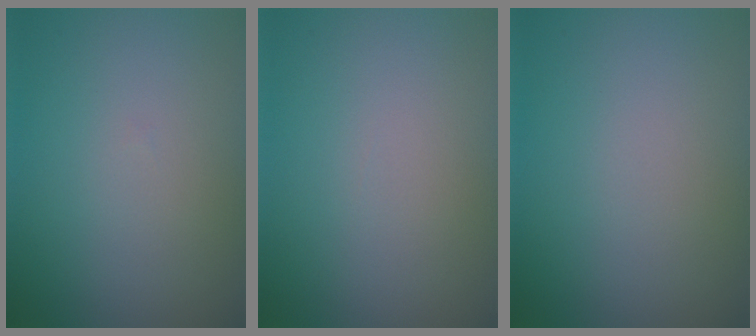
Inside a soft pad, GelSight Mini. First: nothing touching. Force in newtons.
{"total": 0.0}
{"total": 0.0}